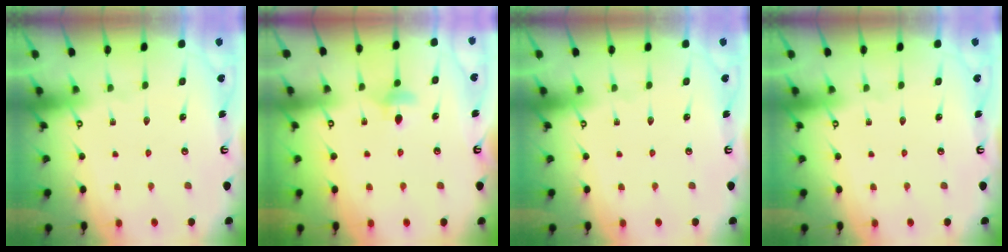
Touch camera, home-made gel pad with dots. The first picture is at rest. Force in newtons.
{"total": 4.4, "press": 4.3, "slide": 0.9}
{"total": 0.0}
{"total": 0.0}